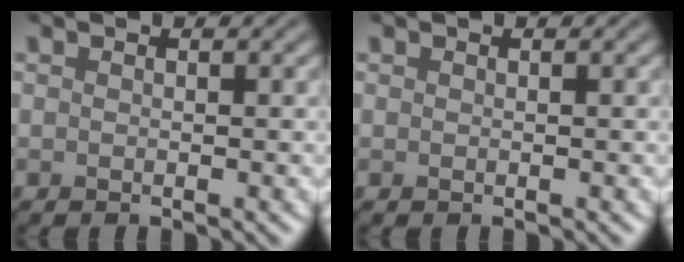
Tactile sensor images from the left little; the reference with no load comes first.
{"total": 0.0}